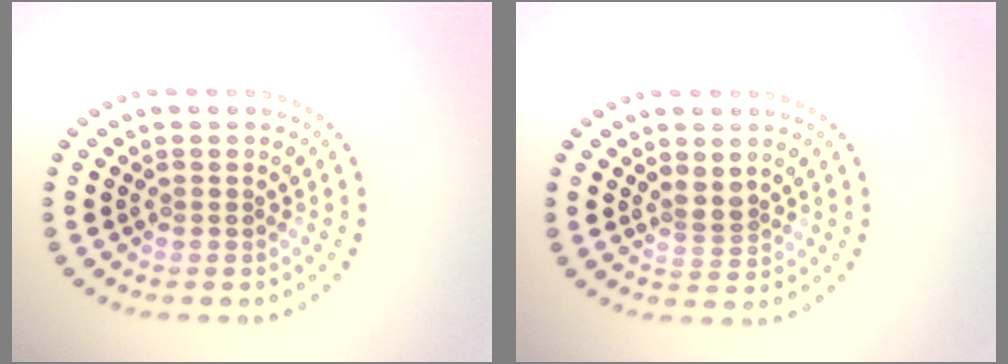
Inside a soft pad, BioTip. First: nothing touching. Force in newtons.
{"total": 1.7, "press": 1.2, "slide": 1.1}